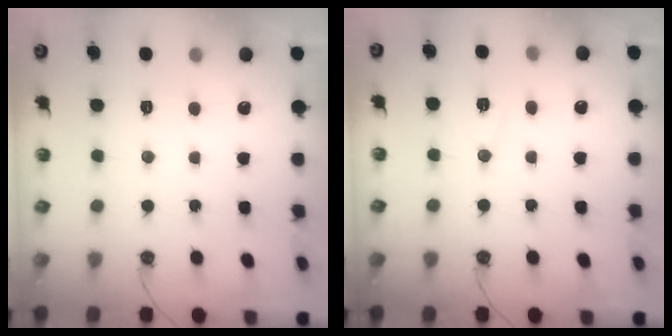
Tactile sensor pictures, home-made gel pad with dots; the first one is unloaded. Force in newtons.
{"total": 5.9, "press": 3.9, "slide": 4.4}